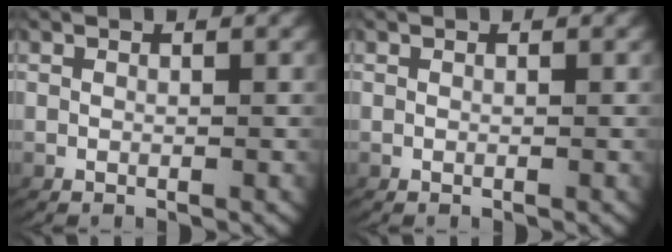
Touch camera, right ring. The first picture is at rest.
{"total": 0.0}